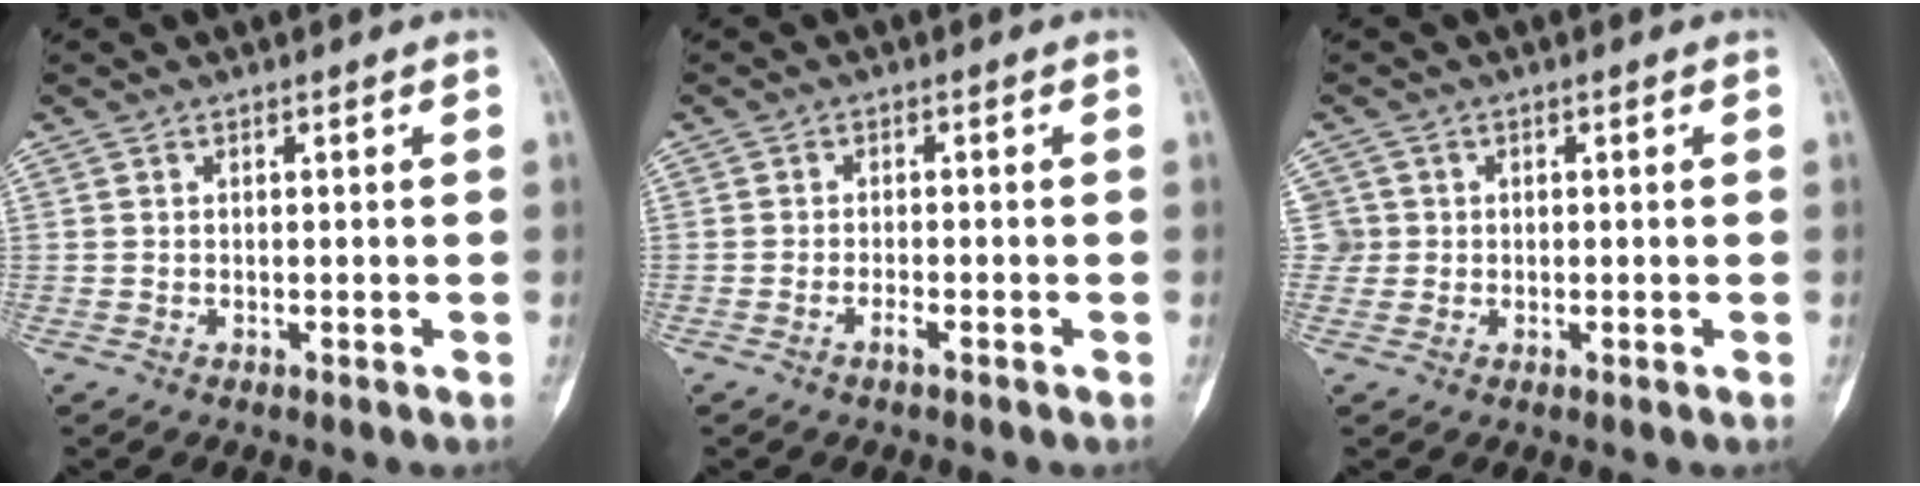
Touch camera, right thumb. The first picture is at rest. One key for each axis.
{"total": 1.6, "fx": -1.0, "fy": 0.3, "fz": 1.2, "tx": -0.024, "ty": 0.005, "tz": -0.021}
{"total": 2.6, "fx": 0.3, "fy": 2.6, "fz": -0.1, "tx": 0.020, "ty": 0.006, "tz": 0.003}